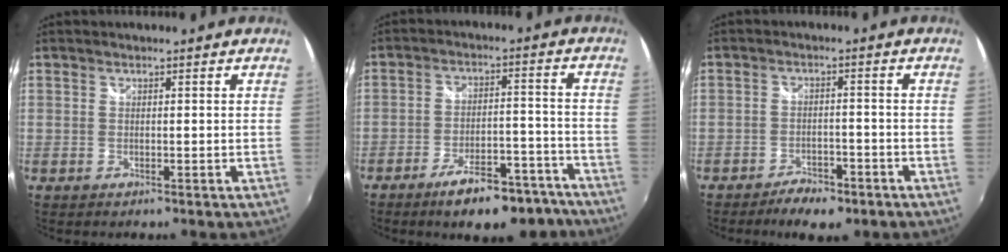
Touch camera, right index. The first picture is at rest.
{"total": 14.2, "force": [-11.2, 4.8, 7.2], "torque": [-0.113, 0.019, -0.152]}
{"total": 7.5, "force": [-5.7, 3.0, 3.9], "torque": [-0.097, -0.003, -0.084]}